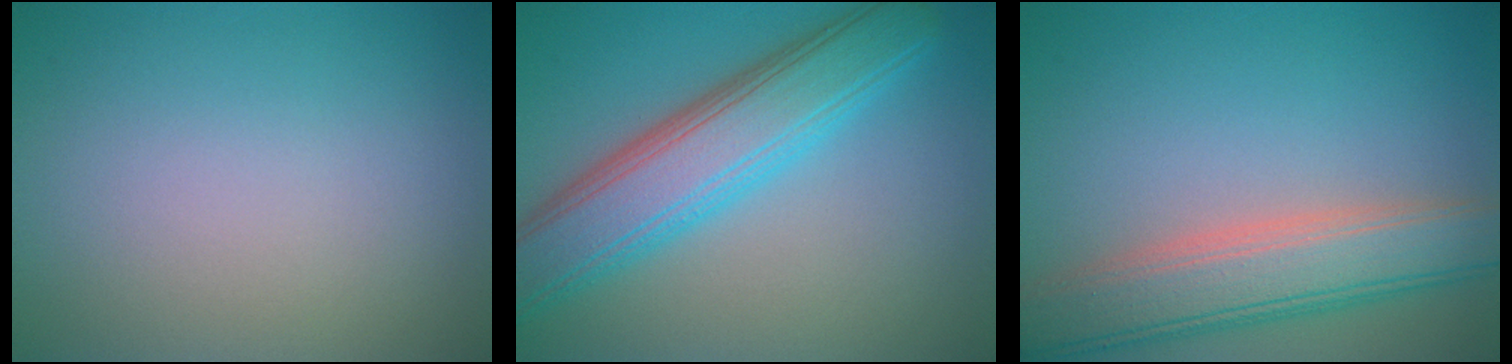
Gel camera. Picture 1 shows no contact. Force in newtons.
{"total": 7.8, "press": 7.8, "slide": 0.2}
{"total": 6.8, "press": 6.8, "slide": 0.4}